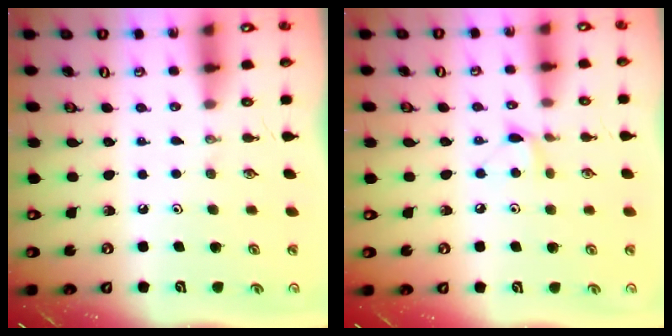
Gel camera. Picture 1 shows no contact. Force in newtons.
{"total": 5.9, "press": 5.9, "slide": 0.7}